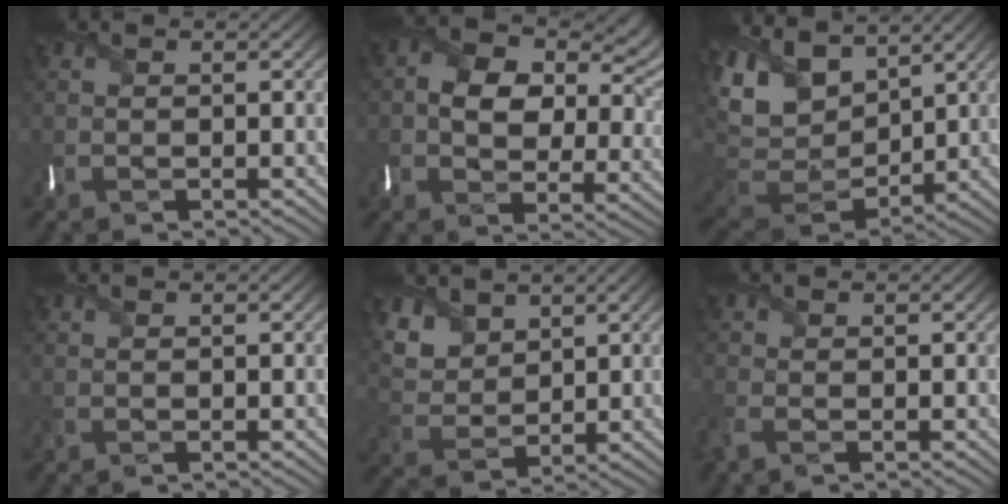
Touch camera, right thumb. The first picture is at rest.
{"total": 10.7, "force": [3.0, 7.4, 7.2], "torque": [-0.135, -0.002, 0.043]}
{"total": 12.8, "force": [6.0, 7.8, 8.2], "torque": [-0.233, 0.026, 0.113]}
{"total": 0.0}
{"total": 6.2, "force": [4.3, 3.5, 2.7], "torque": [-0.084, -0.007, 0.092]}
{"total": 2.3, "force": [-1.2, 0.9, 1.7], "torque": [-0.053, -0.011, -0.034]}